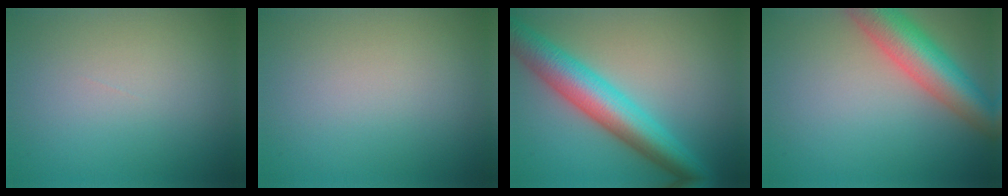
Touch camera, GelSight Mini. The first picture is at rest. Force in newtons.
{"total": 0.0}
{"total": 7.9, "press": 7.9, "slide": 0.1}
{"total": 7.5, "press": 7.5, "slide": 0.3}